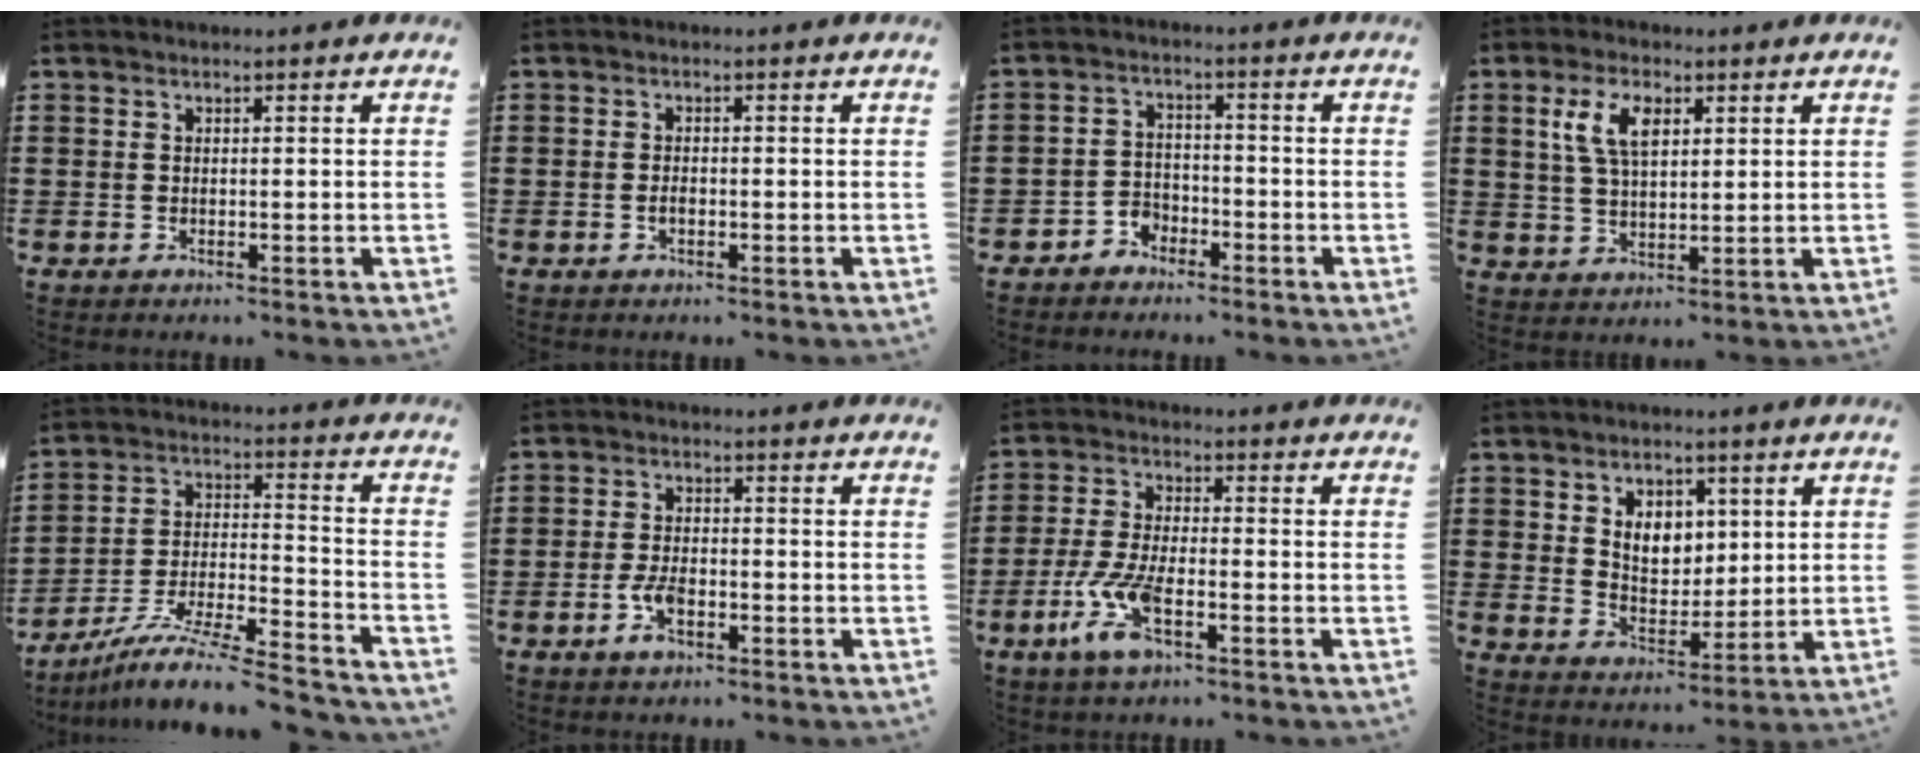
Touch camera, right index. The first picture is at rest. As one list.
[{"total": 1.0, "force": [-0.4, 0.4, 0.9], "torque": [-0.019, -0.003, -0.007]}, {"total": 2.9, "force": [-2.5, 1.5, 0.2], "torque": [-0.015, 0.003, -0.051]}, {"total": 6.3, "force": [2.4, 3.1, 4.9], "torque": [-0.109, 0.012, 0.042]}, {"total": 10.1, "force": [-8.8, 0.6, 4.9], "torque": [-0.087, 0.007, -0.175]}, {"total": 4.1, "force": [-1.7, 1.8, 3.2], "torque": [-0.078, -0.005, -0.035]}, {"total": 7.9, "force": [-3.5, 2.3, 6.7], "torque": [-0.164, -0.020, -0.068]}, {"total": 4.9, "force": [3.2, 3.6, 0.7], "torque": [-0.026, 0.000, 0.058]}]